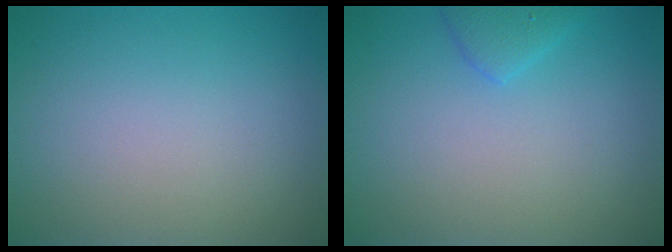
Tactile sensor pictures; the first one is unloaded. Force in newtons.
{"total": 1.6, "press": 1.6, "slide": 0.2}